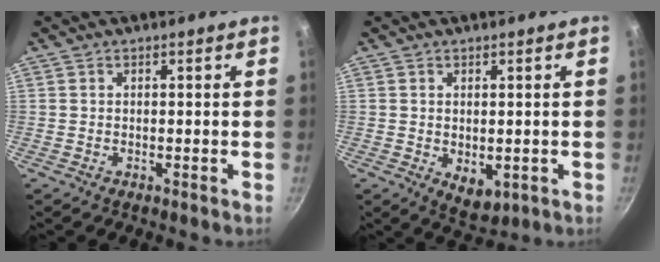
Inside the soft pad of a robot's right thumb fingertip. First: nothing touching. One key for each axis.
{"total": 4.9, "fx": -0.5, "fy": 3.1, "fz": 3.8, "tx": -0.046, "ty": -0.014, "tz": 0.001}